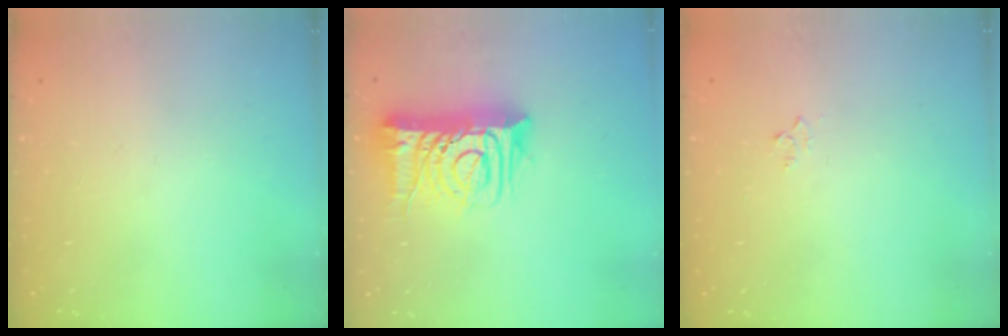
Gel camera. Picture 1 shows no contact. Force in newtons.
{"total": 13.2, "press": 13.1, "slide": 1.8}
{"total": 2.9, "press": 2.8, "slide": 0.4}